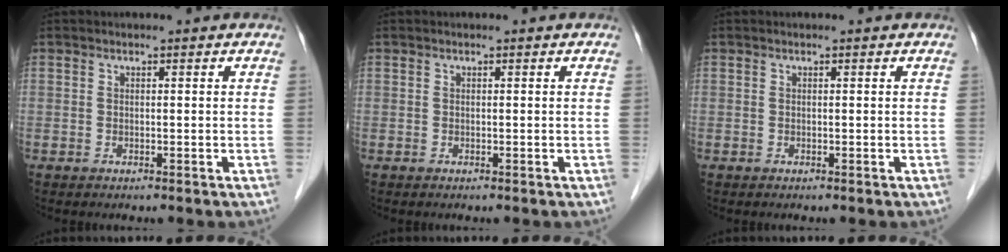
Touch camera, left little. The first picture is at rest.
{"total": 0.0}
{"total": 0.0}